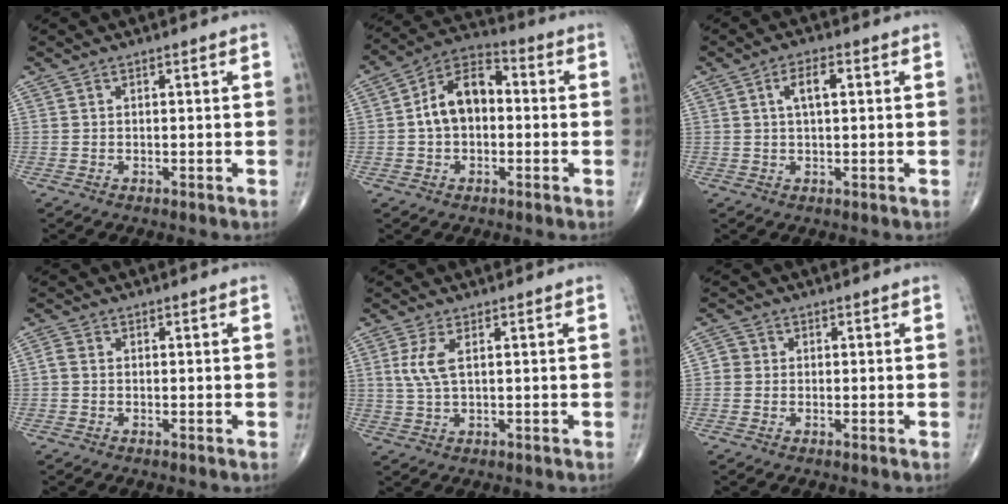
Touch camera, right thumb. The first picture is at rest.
{"total": 10.8, "force": [0.0, 7.0, 8.1], "torque": [-0.127, 0.034, -0.014]}
{"total": 4.4, "force": [1.1, 1.8, 3.9], "torque": [-0.067, 0.007, 0.019]}
{"total": 1.3, "force": [-0.2, 1.0, 0.9], "torque": [-0.017, 0.000, -0.007]}
{"total": 4.0, "force": [1.1, 1.3, 3.7], "torque": [-0.096, 0.001, 0.028]}
{"total": 2.1, "force": [-0.1, 2.0, 0.6], "torque": [0.003, 0.006, -0.007]}